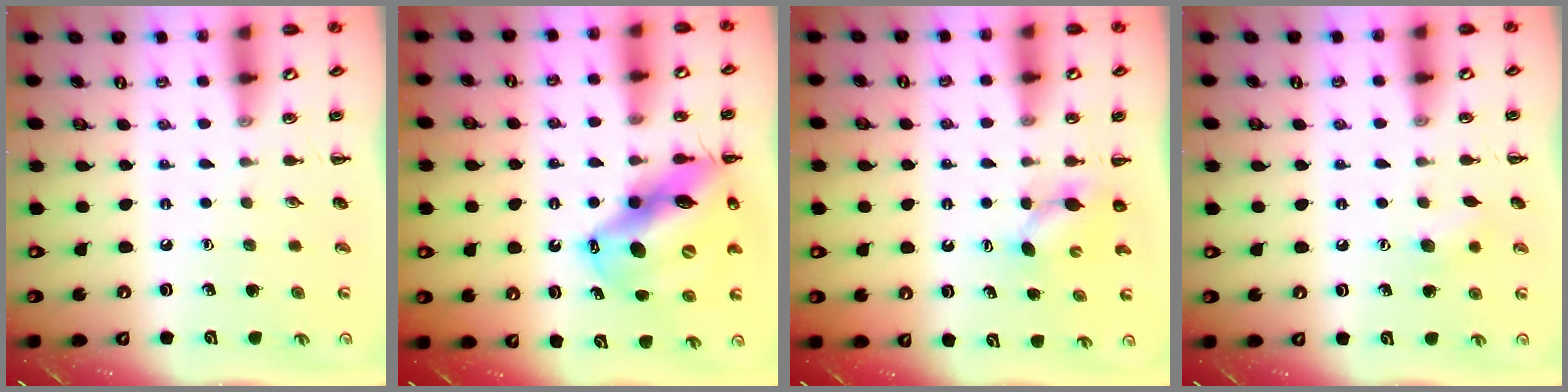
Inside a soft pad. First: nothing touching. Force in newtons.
{"total": 17.3, "press": 16.6, "slide": 4.9}
{"total": 4.0, "press": 3.8, "slide": 1.1}
{"total": 6.2, "press": 6.1, "slide": 1.1}